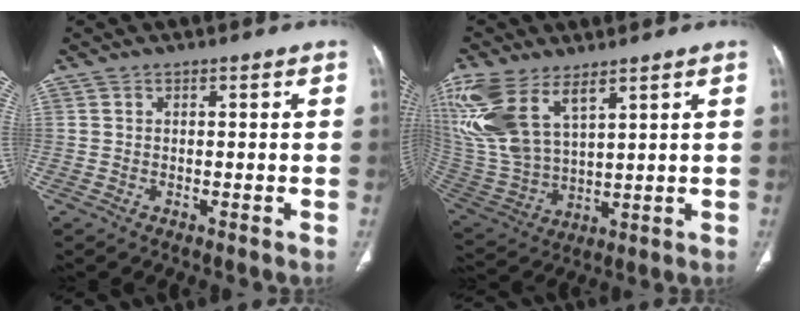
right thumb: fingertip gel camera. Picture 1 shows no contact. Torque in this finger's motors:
{"motor_torque": [-0.65, 1.34, 1.37, 1.41, 0.22]}